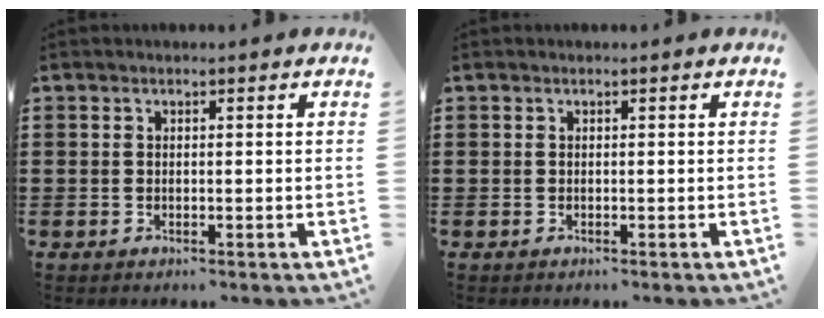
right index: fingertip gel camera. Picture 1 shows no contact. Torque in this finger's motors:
{"motor_torque": [-1.49, 0.65, -0.37, -0.21]}